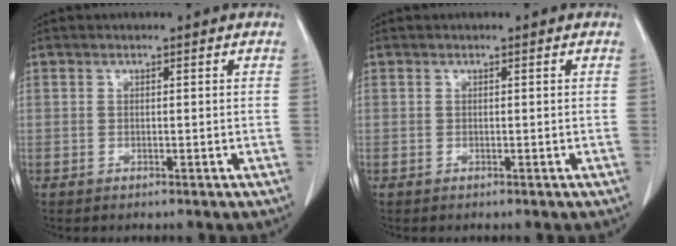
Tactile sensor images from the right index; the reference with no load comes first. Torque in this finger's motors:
{"motor_torque": [0.00, 0.00, 0.02, 0.00]}